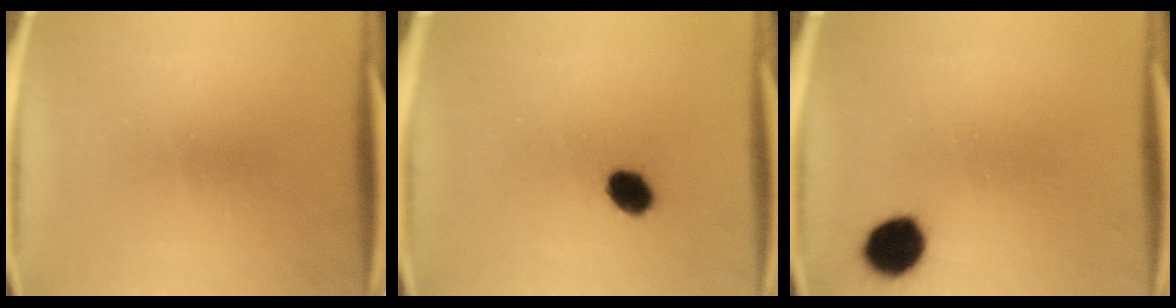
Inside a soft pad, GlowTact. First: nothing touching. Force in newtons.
{"total": 5.2}
{"total": 8.0}